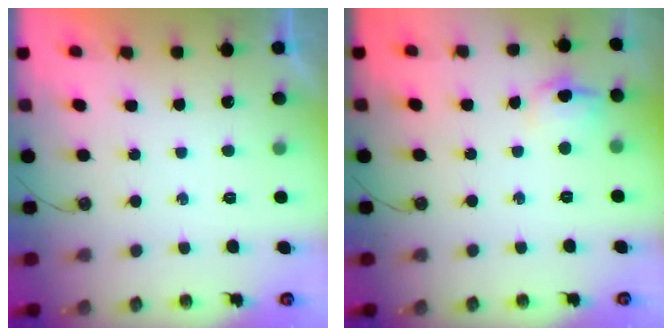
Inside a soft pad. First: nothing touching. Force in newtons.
{"total": 7.3, "press": 7.2, "slide": 1.3}